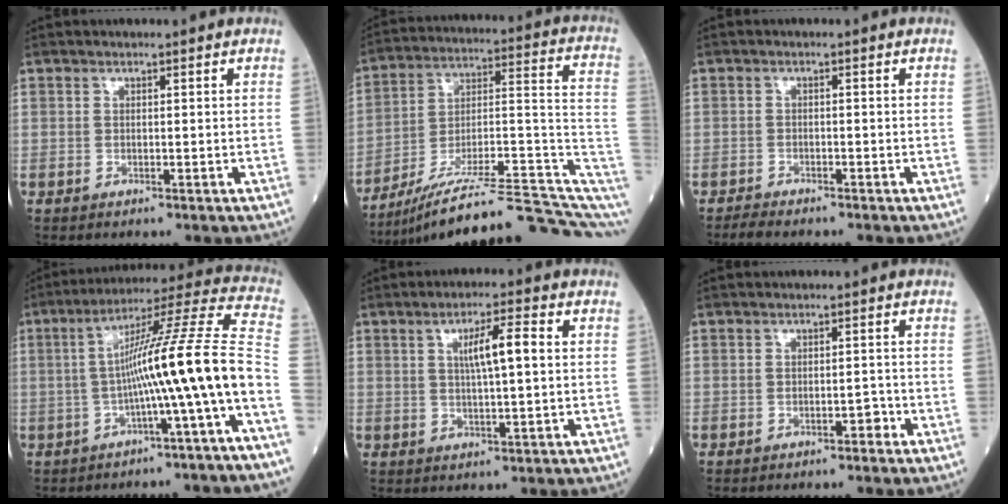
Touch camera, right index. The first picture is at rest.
{"total": 22.0, "force": [-17.0, 1.8, 13.8], "torque": [-0.148, 0.041, -0.261]}
{"total": 2.3, "force": [-2.1, 0.4, 0.8], "torque": [-0.021, -0.007, -0.036]}
{"total": 14.9, "force": [-3.4, -1.8, 14.3], "torque": [-0.214, 0.028, -0.062]}
{"total": 6.4, "force": [1.5, 0.5, 6.2], "torque": [-0.107, 0.007, 0.025]}
{"total": 1.4, "force": [-0.8, 0.6, 1.0], "torque": [-0.013, 0.002, -0.011]}